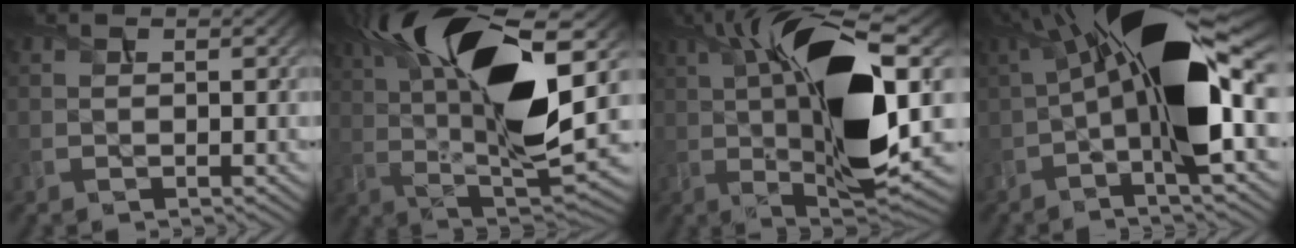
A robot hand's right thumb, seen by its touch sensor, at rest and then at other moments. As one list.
[{"total": 18.2, "force": [4.5, 6.4, 16.5], "torque": [-0.293, 0.028, 0.062]}, {"total": 18.3, "force": [2.7, 6.0, 17.1], "torque": [-0.301, 0.019, 0.032]}, {"total": 16.5, "force": [0.3, 5.8, 15.5], "torque": [-0.274, 0.016, -0.010]}]